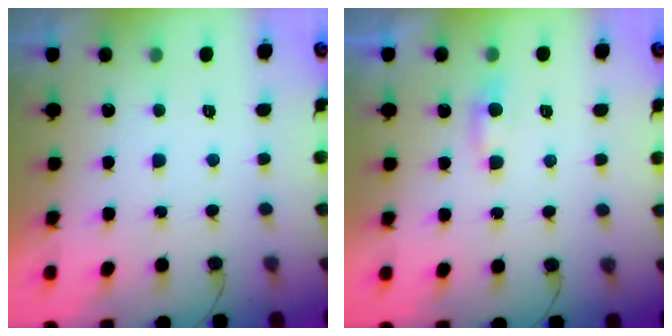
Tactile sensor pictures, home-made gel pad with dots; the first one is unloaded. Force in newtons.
{"total": 3.5, "press": 3.4, "slide": 0.3}